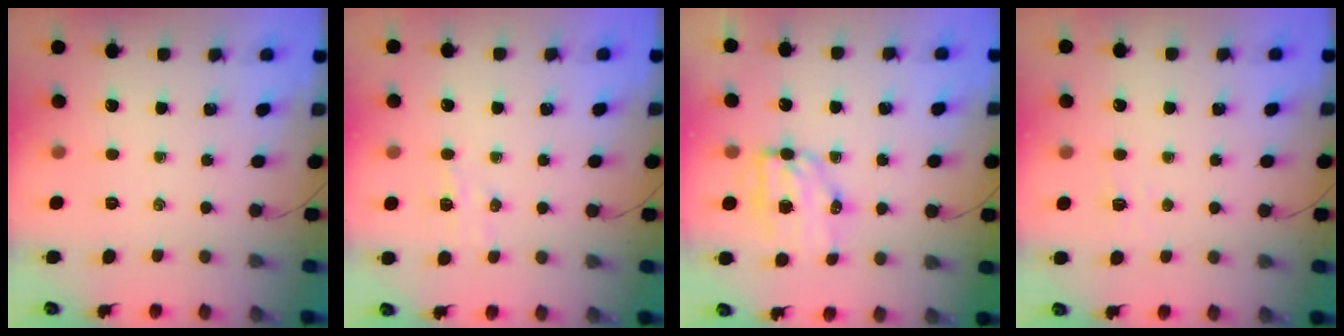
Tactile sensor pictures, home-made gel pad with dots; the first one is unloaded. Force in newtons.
{"total": 4.3, "press": 4.2, "slide": 1.0}
{"total": 7.5, "press": 7.3, "slide": 1.4}
{"total": 1.6, "press": 1.6, "slide": 0.5}